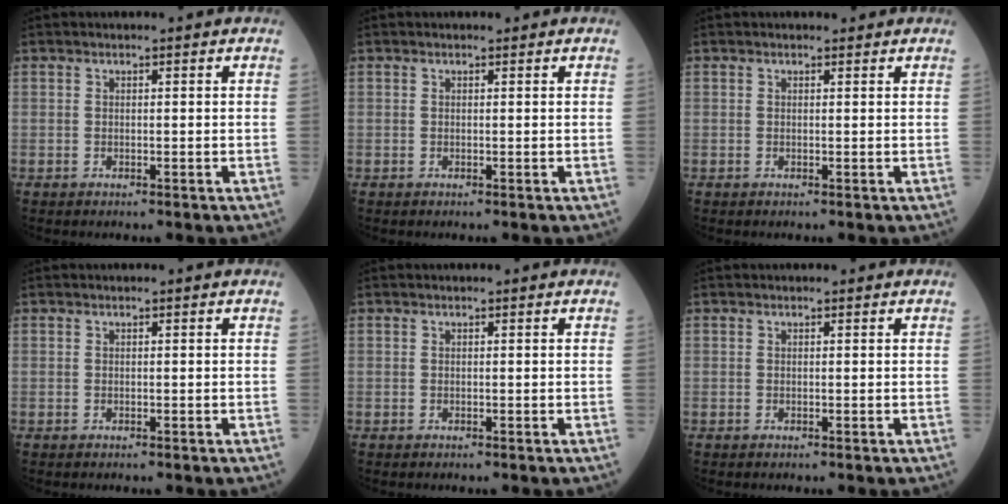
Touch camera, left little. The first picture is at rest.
{"total": 0.0}
{"total": 0.7, "force": [0.6, 0.3, 0.1], "torque": [-0.004, -0.001, 0.007]}
{"total": 0.0}
{"total": 0.0}
{"total": 0.0}